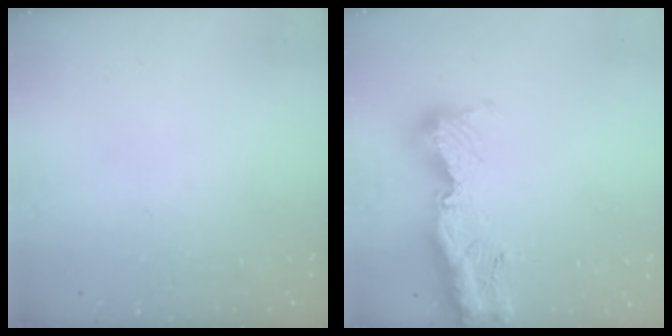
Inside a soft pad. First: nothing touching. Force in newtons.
{"total": 15.0, "press": 14.9, "slide": 1.8}